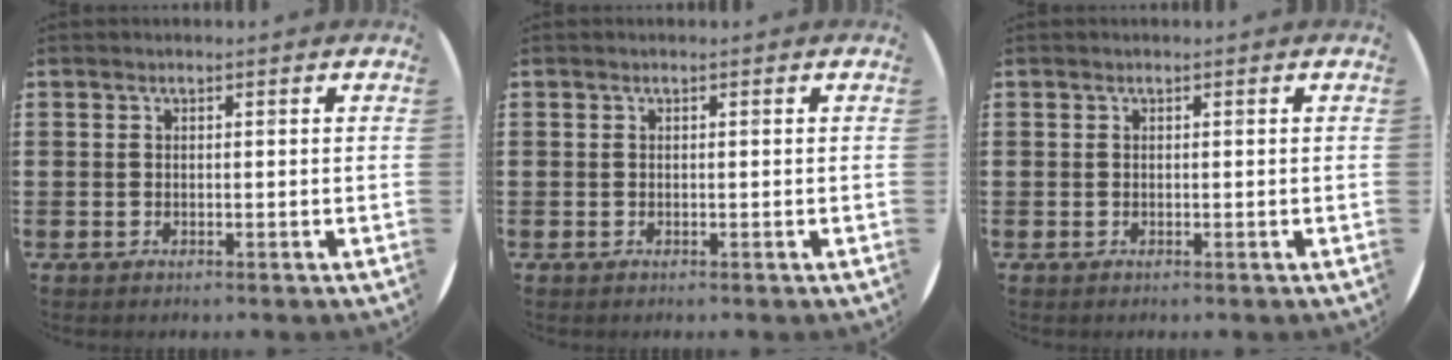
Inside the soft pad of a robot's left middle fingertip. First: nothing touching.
{"total": 0.0}
{"total": 0.0}